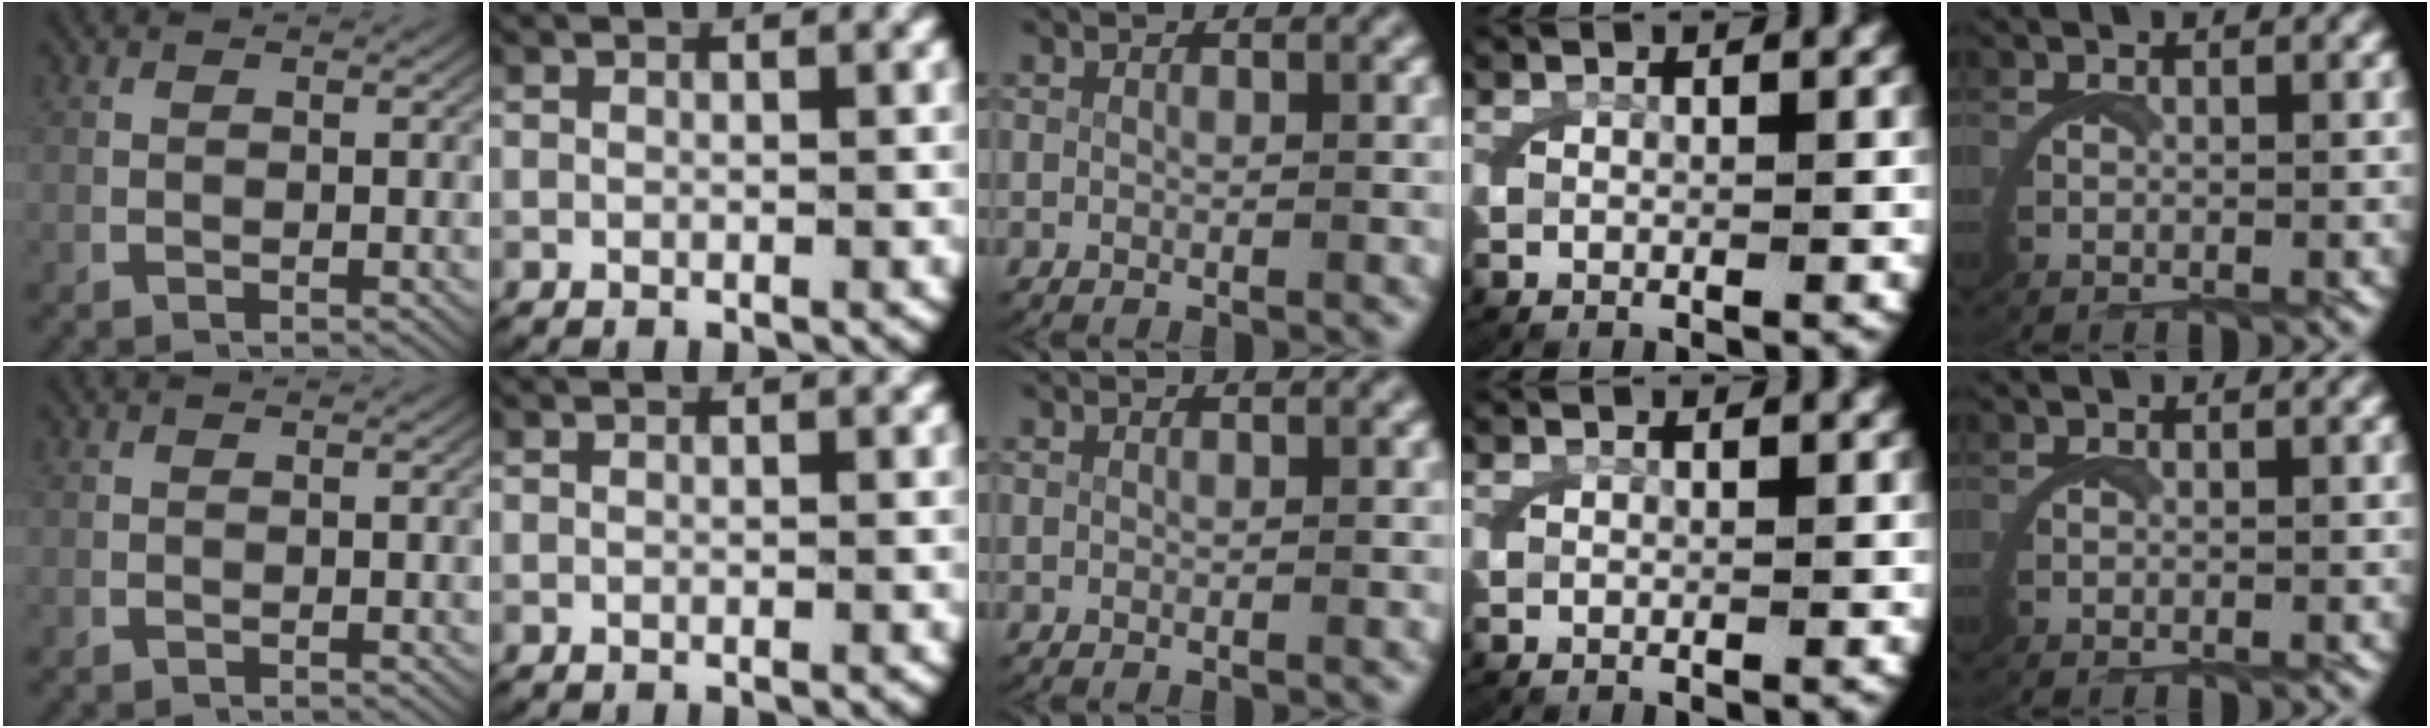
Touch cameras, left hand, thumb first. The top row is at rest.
{}